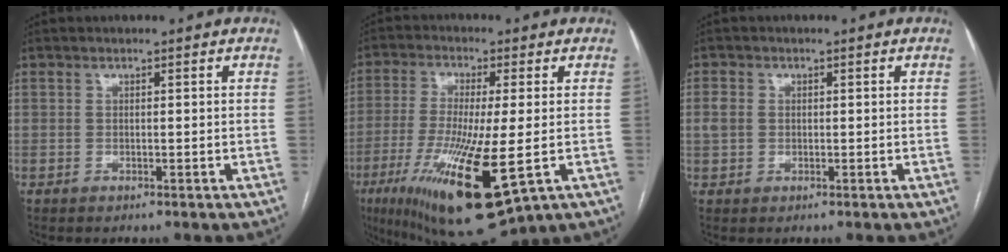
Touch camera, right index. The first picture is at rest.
{"total": 18.0, "force": [-6.0, 2.7, 16.7], "torque": [-0.315, -0.049, -0.092]}
{"total": 2.3, "force": [0.3, 2.0, 1.1], "torque": [-0.035, 0.012, 0.011]}